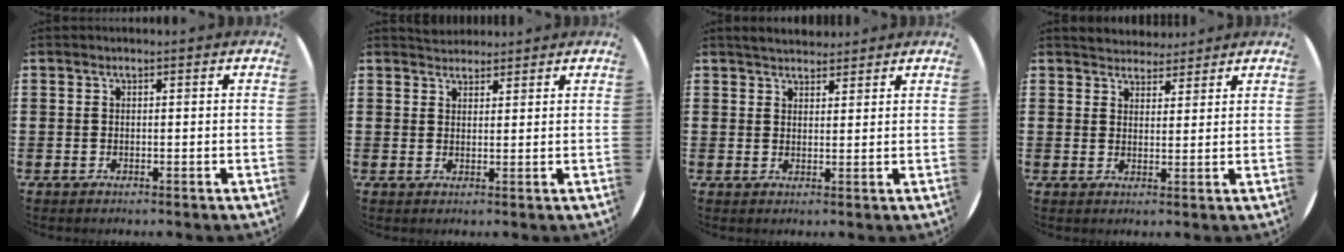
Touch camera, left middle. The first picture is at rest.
{"total": 2.3, "force": [2.2, 0.7, -0.1], "torque": [-0.002, 0.002, 0.042]}
{"total": 2.9, "force": [2.8, 0.7, 0.2], "torque": [-0.002, -0.005, 0.051]}
{"total": 3.4, "force": [3.3, 0.8, -0.1], "torque": [0.002, -0.012, 0.060]}